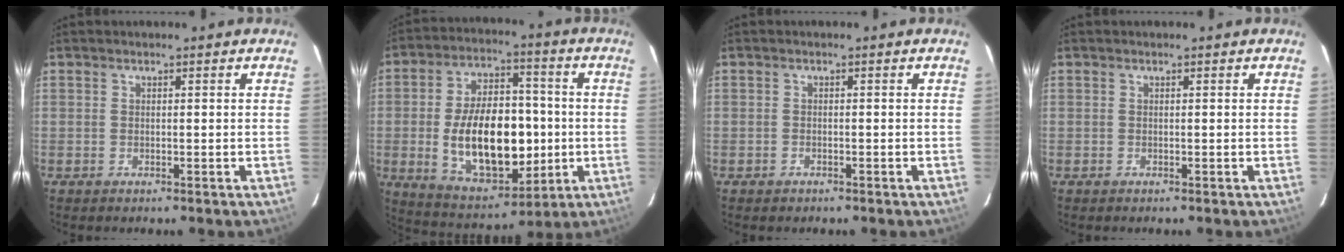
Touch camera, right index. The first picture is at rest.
{"total": 20.0, "force": [-2.3, 11.3, 16.3], "torque": [-0.300, 0.012, -0.013]}
{"total": 0.9, "force": [-0.6, 0.6, 0.0], "torque": [-0.003, 0.003, -0.009]}
{"total": 0.0}